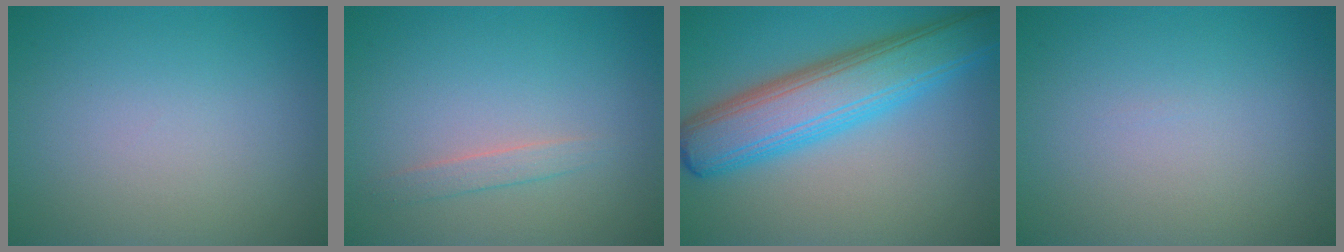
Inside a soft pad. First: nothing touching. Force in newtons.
{"total": 1.3, "press": 1.3, "slide": 0.1}
{"total": 8.3, "press": 8.3, "slide": 0.2}
{"total": 0.0}